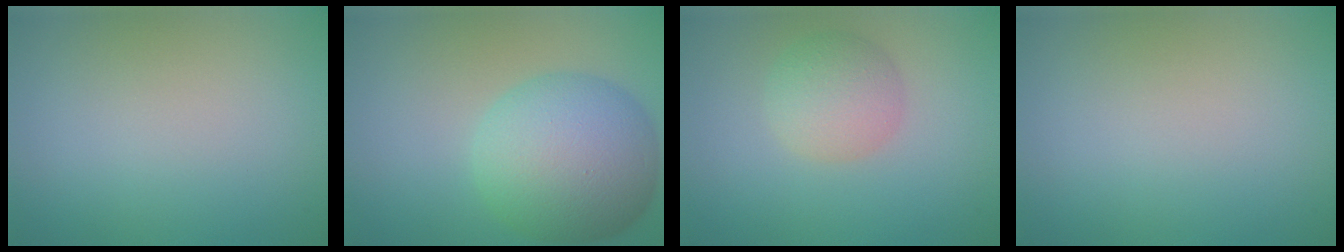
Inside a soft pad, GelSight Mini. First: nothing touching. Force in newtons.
{"total": 10.0, "press": 10.0, "slide": 0.1}
{"total": 3.4, "press": 3.4, "slide": 0.0}
{"total": 0.0}